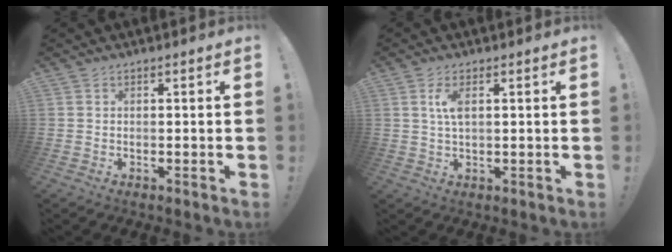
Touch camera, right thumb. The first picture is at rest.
{"total": 4.3, "force": [1.2, 1.7, 3.8], "torque": [-0.077, 0.000, 0.015]}